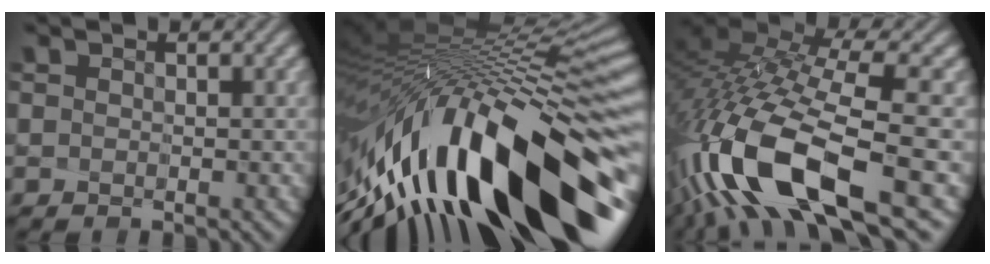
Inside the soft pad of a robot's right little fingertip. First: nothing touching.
{"total": 15.1, "force": [-7.6, 4.2, 12.3], "torque": [-0.201, 0.003, -0.121]}
{"total": 13.7, "force": [-6.2, 4.2, 11.5], "torque": [-0.245, -0.011, -0.095]}